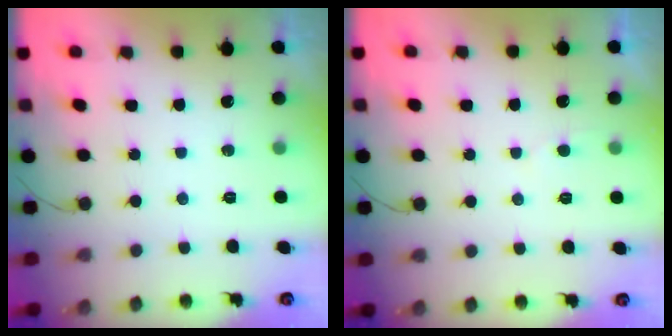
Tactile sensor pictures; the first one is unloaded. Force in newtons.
{"total": 2.6, "press": 2.6, "slide": 0.2}